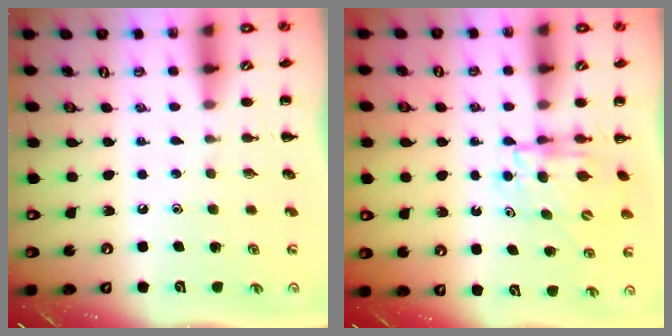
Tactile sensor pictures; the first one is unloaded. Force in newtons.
{"total": 5.0, "press": 5.0, "slide": 0.5}